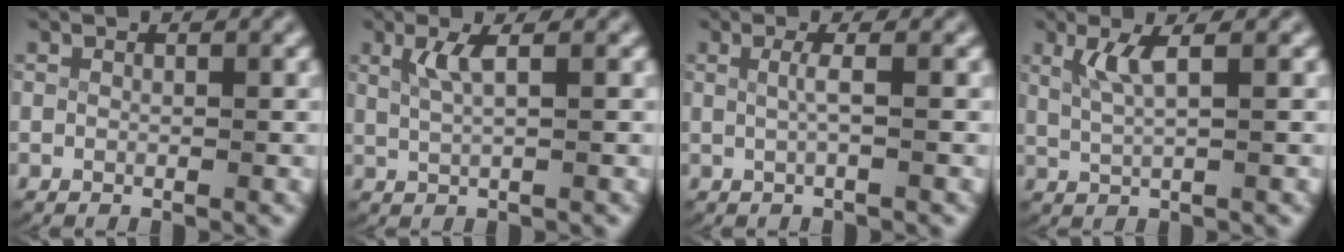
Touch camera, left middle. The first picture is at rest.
{"total": 1.9, "force": [0.7, 0.1, 1.7], "torque": [-0.040, -0.005, 0.021]}
{"total": 1.4, "force": [-0.1, -0.3, 1.3], "torque": [-0.031, -0.005, 0.003]}
{"total": 2.2, "force": [0.9, 0.2, 2.0], "torque": [-0.049, -0.006, 0.026]}